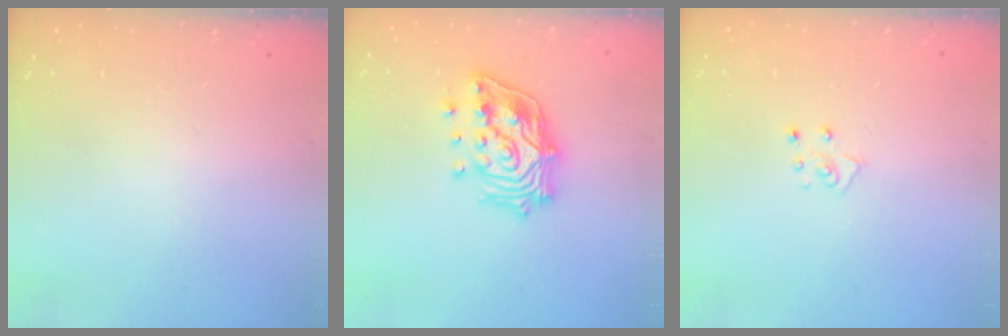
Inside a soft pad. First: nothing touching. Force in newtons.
{"total": 17.6, "press": 17.4, "slide": 2.6}
{"total": 4.8, "press": 4.8, "slide": 0.2}